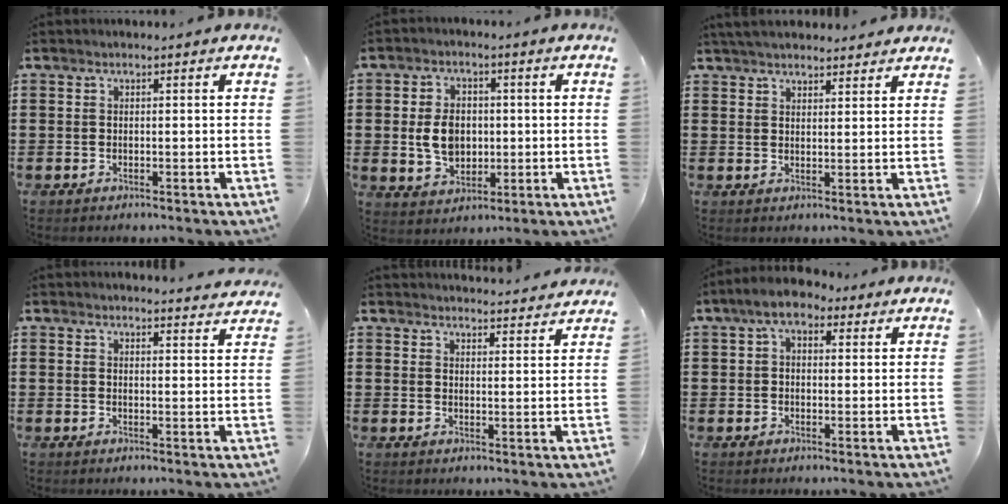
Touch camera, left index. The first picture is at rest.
{"total": 7.0, "force": [-0.1, 4.7, 5.2], "torque": [-0.116, 0.005, -0.008]}
{"total": 3.6, "force": [3.5, 0.4, 0.7], "torque": [-0.022, -0.003, 0.067]}
{"total": 2.6, "force": [2.6, -0.1, 0.0], "torque": [0.000, -0.012, 0.048]}
{"total": 3.3, "force": [3.3, -0.1, -0.2], "torque": [0.001, -0.021, 0.059]}
{"total": 5.4, "force": [3.4, 2.6, 3.3], "torque": [-0.075, 0.008, 0.061]}